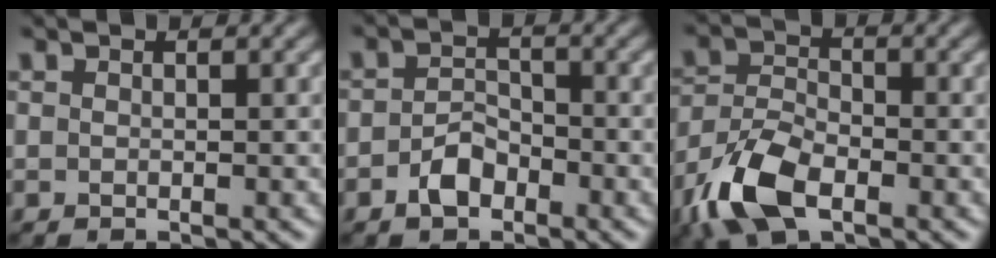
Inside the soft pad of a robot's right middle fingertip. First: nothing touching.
{"total": 2.7, "force": [-1.6, 1.7, 1.5], "torque": [-0.025, 0.007, -0.030]}
{"total": 6.7, "force": [-3.7, 3.4, 4.4], "torque": [-0.098, -0.004, -0.083]}